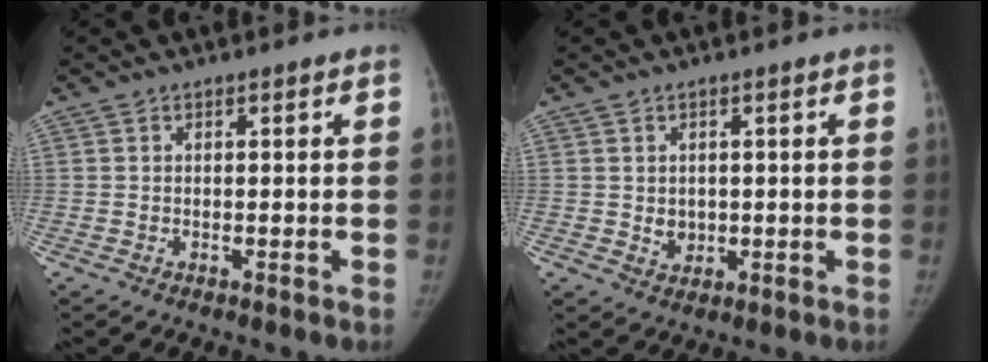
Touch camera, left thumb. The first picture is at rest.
{"total": 2.7, "force": [0.0, 2.3, 1.4], "torque": [-0.009, -0.002, 0.009]}